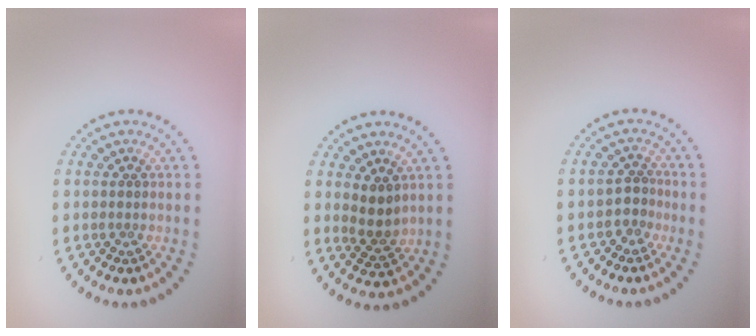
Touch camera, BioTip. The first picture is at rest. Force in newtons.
{"total": 2.2, "press": 2.0, "slide": 1.0}
{"total": 1.7, "press": 1.3, "slide": 1.1}